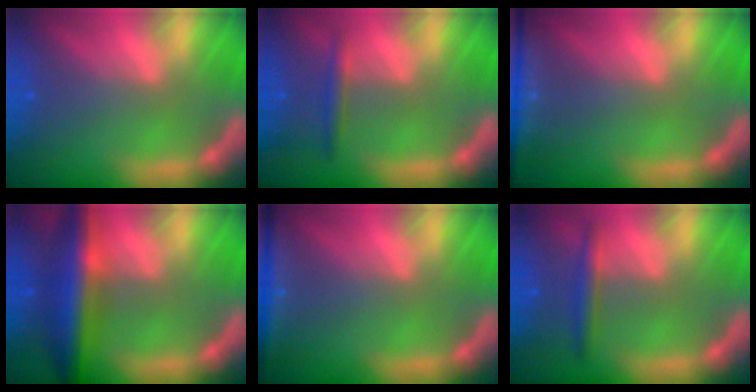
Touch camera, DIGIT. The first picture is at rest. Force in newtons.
{"total": 1.9}
{"total": 6.0}
{"total": 7.9}
{"total": 4.0}
{"total": 2.4}